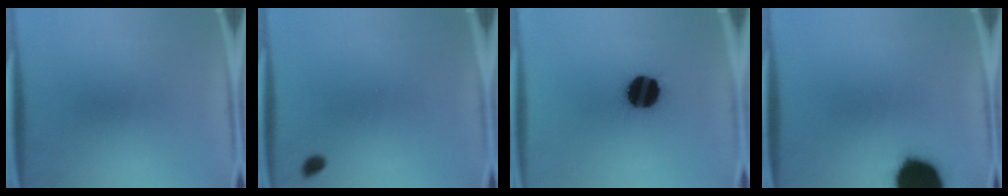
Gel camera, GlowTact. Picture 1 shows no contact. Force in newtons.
{"total": 1.3}
{"total": 14.7}
{"total": 19.7}